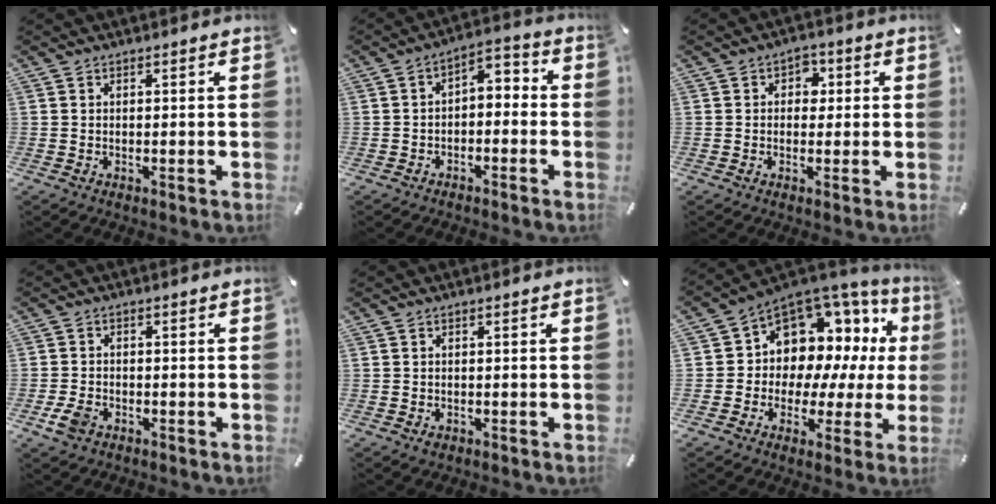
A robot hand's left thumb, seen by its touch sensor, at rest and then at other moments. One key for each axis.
{"total": 4.1, "fx": -2.9, "fy": 2.3, "fz": 1.7, "tx": -0.027, "ty": 0.014, "tz": -0.061}
{"total": 3.7, "fx": 0.1, "fy": 3.2, "fz": 1.8, "tx": -0.016, "ty": 0.002, "tz": -0.008}
{"total": 4.2, "fx": -1.9, "fy": 2.9, "fz": 2.3, "tx": -0.057, "ty": 0.003, "tz": -0.039}
{"total": 1.1, "fx": -0.5, "fy": 0.9, "fz": 0.5, "tx": -0.009, "ty": 0.003, "tz": -0.011}
{"total": 10.5, "fx": 4.2, "fy": 8.9, "fz": 3.7, "tx": -0.066, "ty": -0.056, "tz": 0.082}